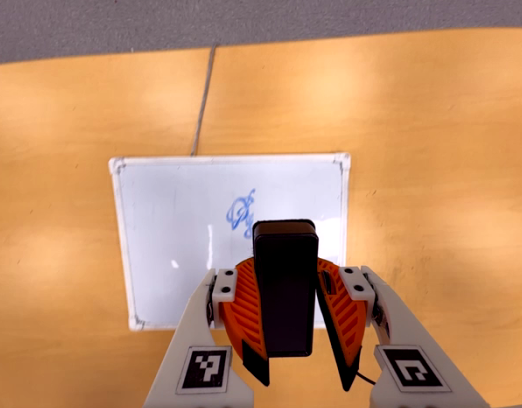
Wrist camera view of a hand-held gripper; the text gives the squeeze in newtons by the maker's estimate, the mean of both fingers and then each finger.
{"total": 10.6, "left": 10.6, "right": 10.5}